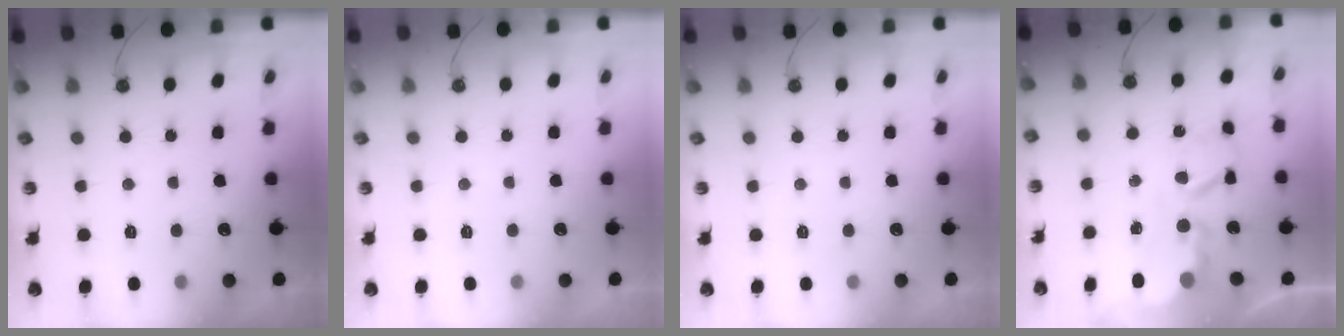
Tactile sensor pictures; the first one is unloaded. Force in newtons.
{"total": 0.0}
{"total": 0.0}
{"total": 6.8, "press": 6.8, "slide": 0.3}